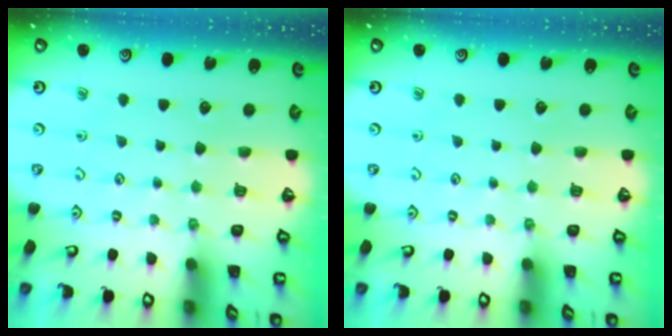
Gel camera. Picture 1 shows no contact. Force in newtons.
{"total": 0.0}